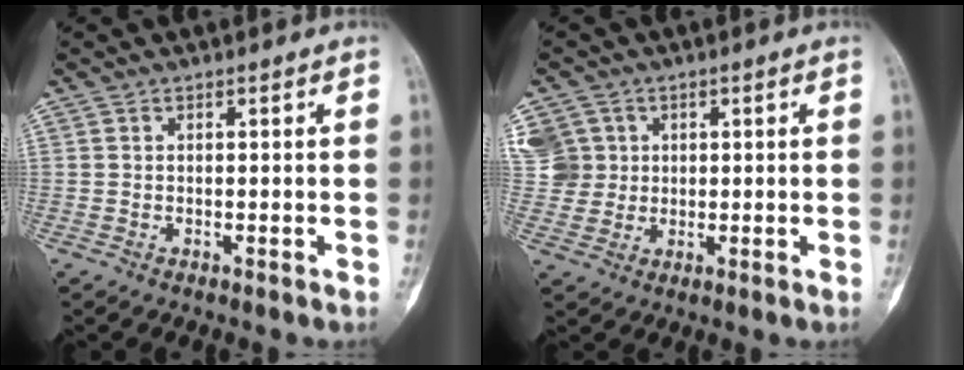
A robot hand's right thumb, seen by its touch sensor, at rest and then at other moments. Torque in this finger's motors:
{"motor_torque": [-0.17, 0.27, 0.27, 0.43, 0.02]}